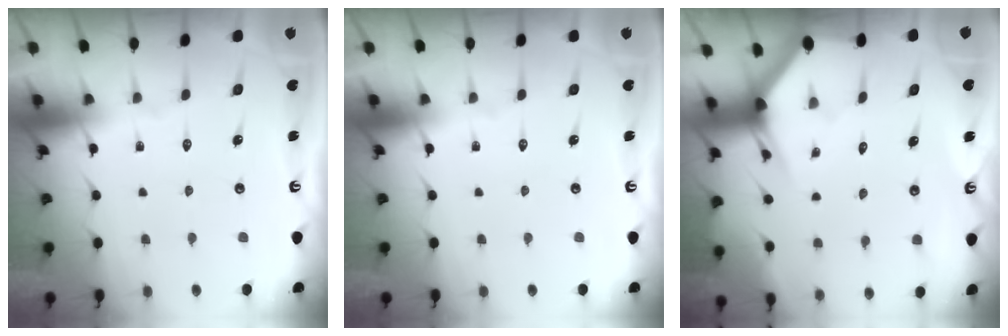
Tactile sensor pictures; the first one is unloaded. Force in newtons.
{"total": 0.0}
{"total": 2.9, "press": 2.9, "slide": 0.0}